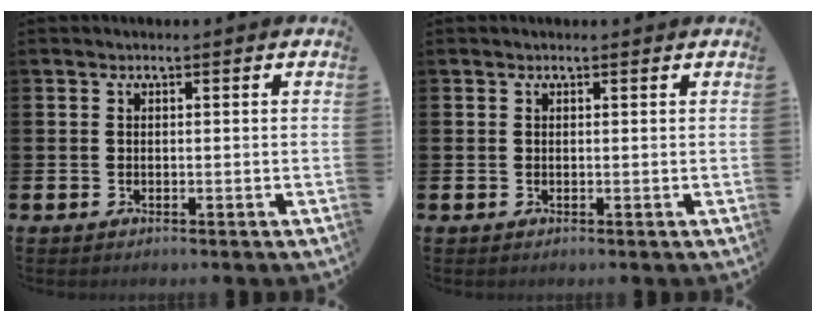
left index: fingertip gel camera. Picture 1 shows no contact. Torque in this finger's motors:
{"motor_torque": [0.86, -1.27, -0.24, 0.00]}